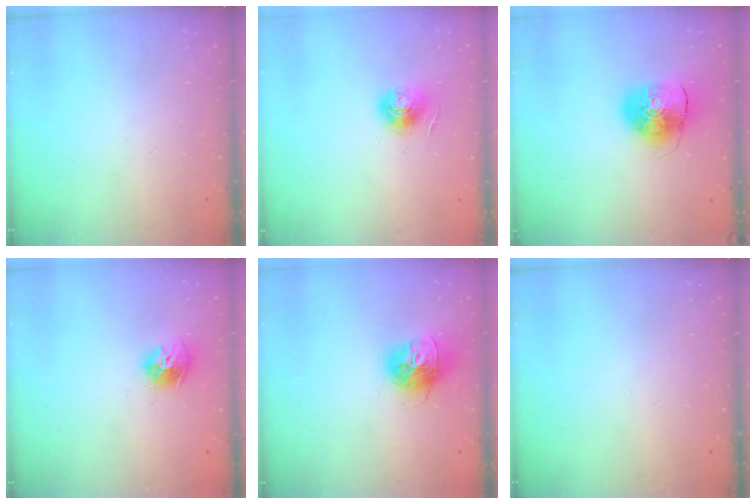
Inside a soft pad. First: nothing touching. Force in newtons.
{"total": 6.1, "press": 6.1, "slide": 0.5}
{"total": 9.8, "press": 9.7, "slide": 1.4}
{"total": 9.3, "press": 9.3, "slide": 1.0}
{"total": 14.5, "press": 14.4, "slide": 1.5}
{"total": 0.0}